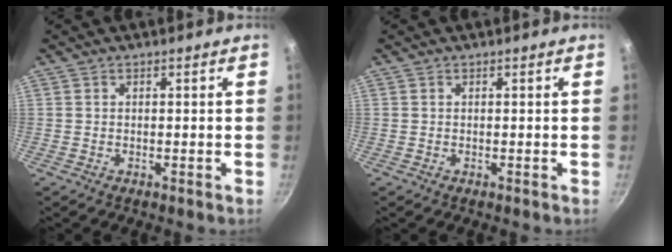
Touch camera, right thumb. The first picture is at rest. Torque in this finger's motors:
{"motor_torque": [0.00, 0.00, 0.00, 0.00, 0.00]}